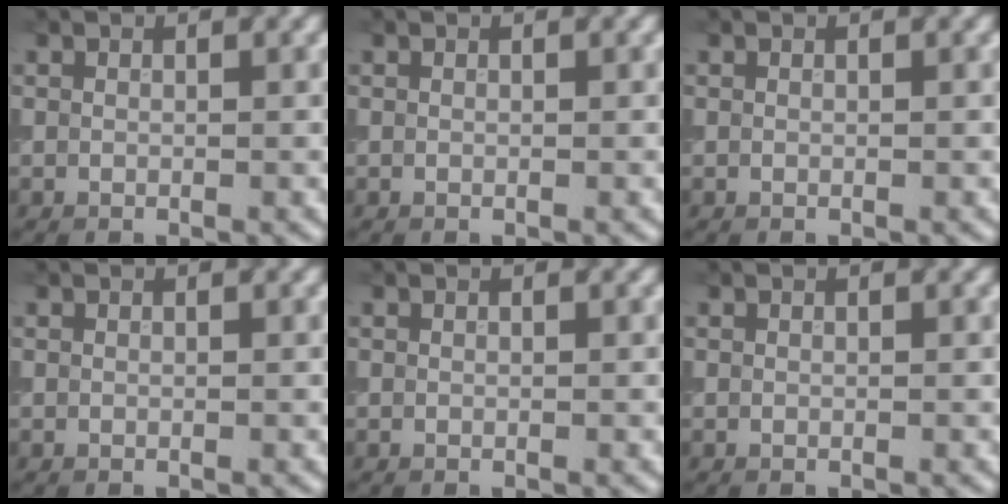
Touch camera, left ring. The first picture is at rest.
{"total": 0.0}
{"total": 0.0}
{"total": 0.0}
{"total": 0.0}
{"total": 0.0}